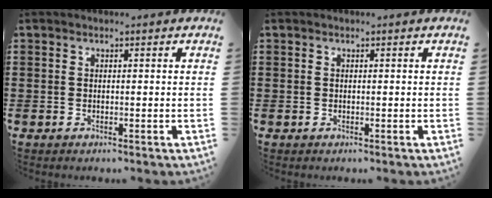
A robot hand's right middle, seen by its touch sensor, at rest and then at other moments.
{"total": 0.0}